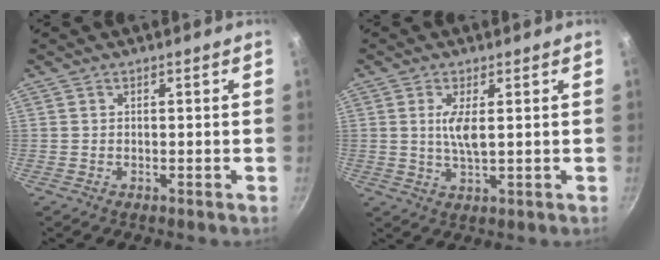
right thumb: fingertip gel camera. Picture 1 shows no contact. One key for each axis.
{"total": 4.6, "fx": 0.9, "fy": 1.3, "fz": 4.3, "tx": -0.088, "ty": -0.005, "tz": 0.019}